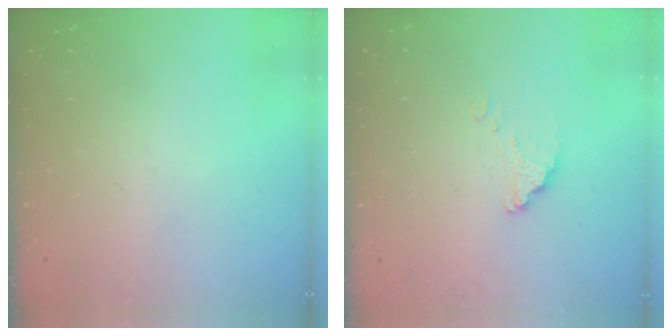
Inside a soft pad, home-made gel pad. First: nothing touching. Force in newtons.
{"total": 1.6, "press": 1.6, "slide": 0.1}